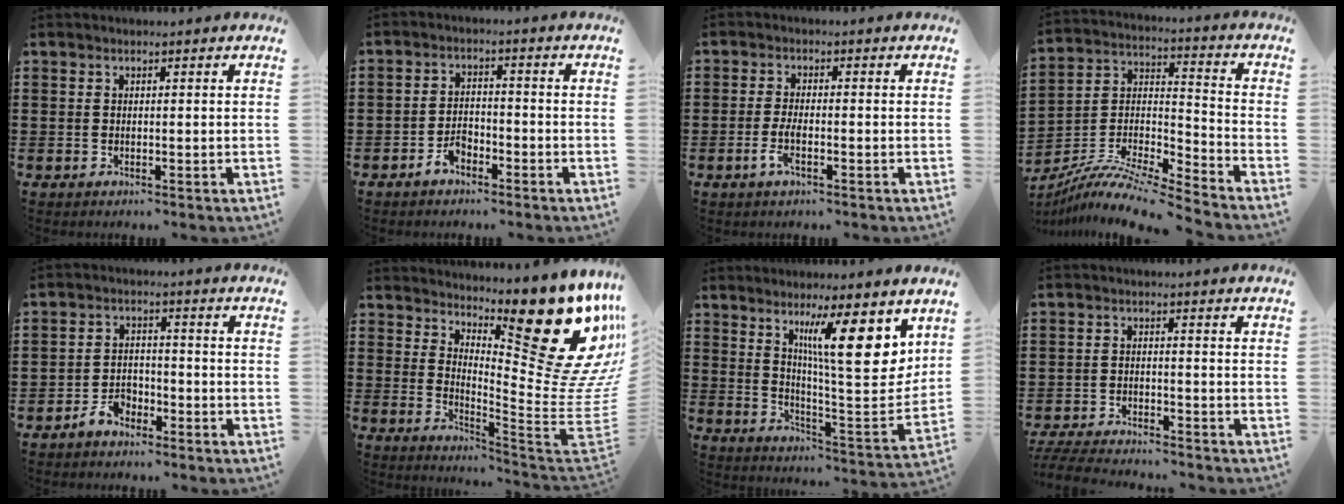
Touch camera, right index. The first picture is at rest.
{"total": 3.2, "force": [-2.4, 1.5, 1.3], "torque": [-0.026, 0.009, -0.049]}
{"total": 3.2, "force": [-1.4, 0.6, 2.8], "torque": [-0.063, -0.007, -0.027]}
{"total": 9.8, "force": [-8.9, 0.6, 3.9], "torque": [-0.078, 0.001, -0.182]}
{"total": 3.6, "force": [-2.8, 1.9, 1.2], "torque": [-0.032, 0.011, -0.059]}
{"total": 19.7, "force": [10.0, 6.8, 15.7], "torque": [-0.212, -0.080, 0.163]}
{"total": 12.7, "force": [6.8, 2.7, 10.4], "torque": [-0.173, -0.034, 0.108]}
{"total": 4.5, "force": [-4.5, 0.0, 0.6], "torque": [-0.024, -0.008, -0.093]}